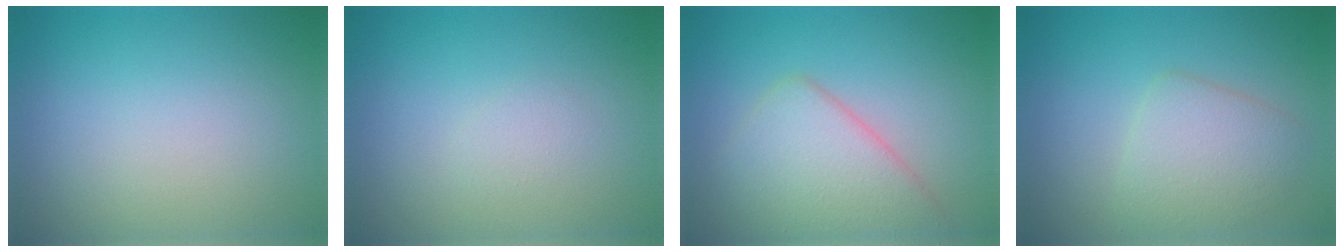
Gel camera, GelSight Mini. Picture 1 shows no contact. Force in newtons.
{"total": 0.8, "press": 0.8, "slide": 0.1}
{"total": 5.5, "press": 5.5, "slide": 0.2}
{"total": 3.4, "press": 3.4, "slide": 0.1}